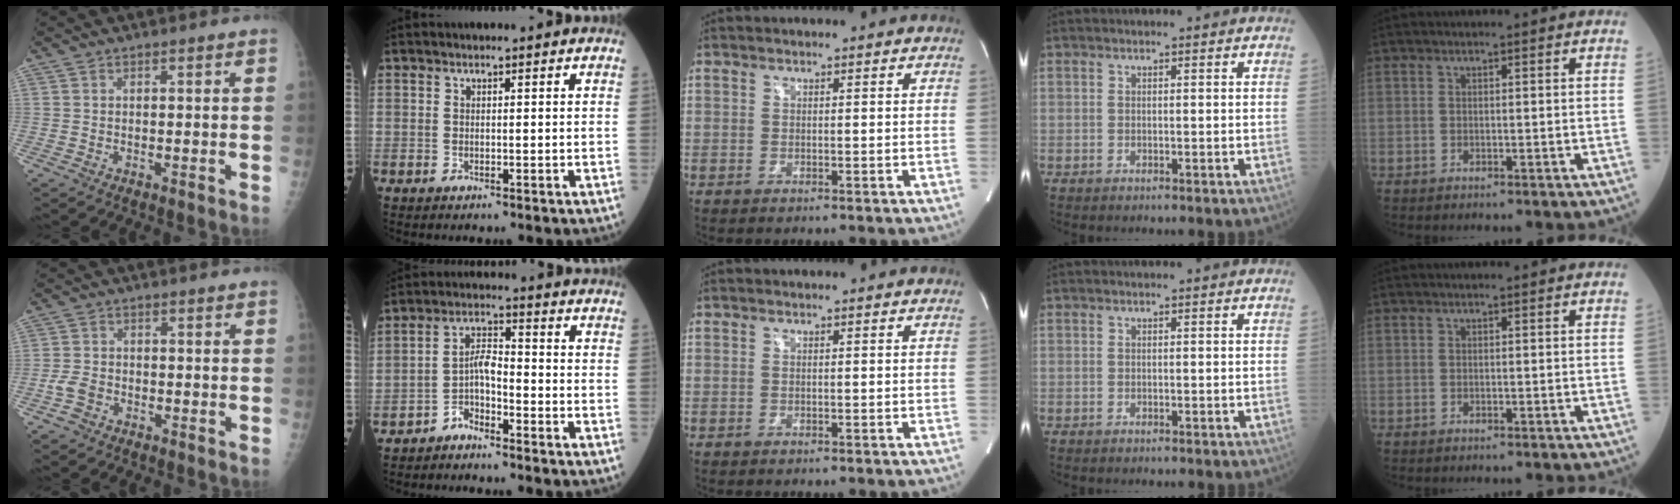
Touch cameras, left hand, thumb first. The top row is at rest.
{"thumb": {"total": 3.0, "force": [-1.7, 2.2, 1.3], "torque": [-0.024, 0.011, -0.034]}, "index": {"total": 3.7, "force": [-2.6, 1.3, 2.3], "torque": [-0.041, 0.007, -0.052]}}